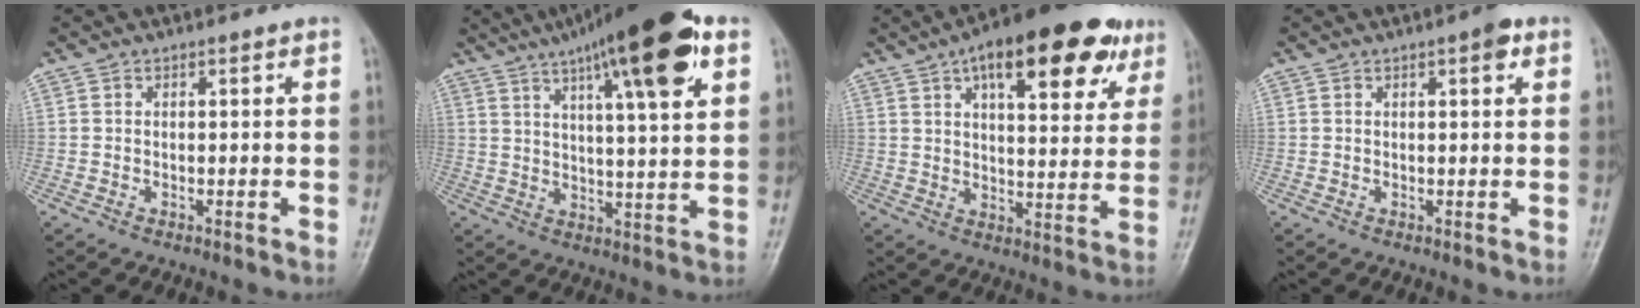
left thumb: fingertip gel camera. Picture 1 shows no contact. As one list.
[{"total": 20.1, "force": [10.6, 4.3, 16.5], "torque": [-0.241, -0.013, 0.160]}, {"total": 20.4, "force": [10.7, 8.2, 15.4], "torque": [-0.187, -0.014, 0.150]}, {"total": 2.6, "force": [1.3, 0.8, 2.1], "torque": [-0.023, 0.000, 0.013]}]